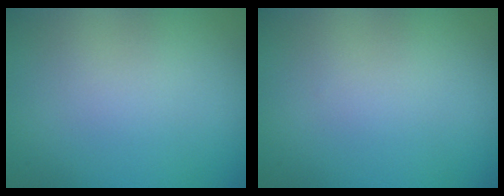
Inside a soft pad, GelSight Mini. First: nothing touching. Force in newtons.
{"total": 0.0}